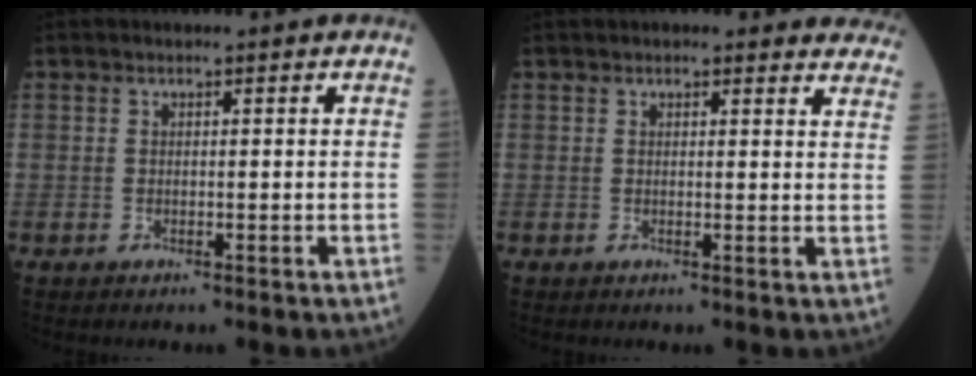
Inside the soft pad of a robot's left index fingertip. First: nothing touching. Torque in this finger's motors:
{"motor_torque": [1.06, -1.07, 0.18, 0.07]}